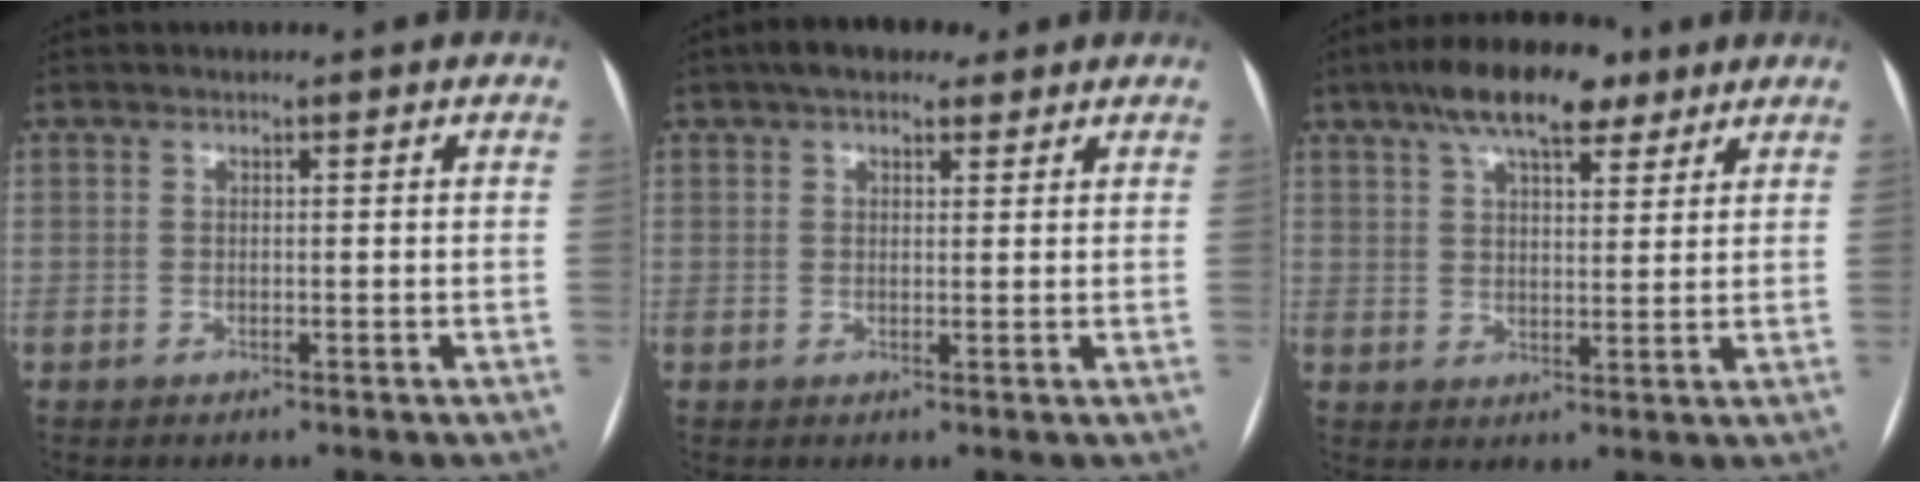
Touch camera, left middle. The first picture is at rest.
{"total": 5.9, "force": [4.1, 2.8, 3.2], "torque": [-0.051, 0.026, 0.064]}
{"total": 12.1, "force": [8.1, 4.4, 7.9], "torque": [-0.139, 0.031, 0.136]}